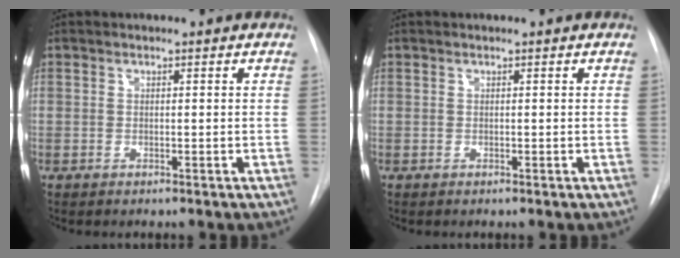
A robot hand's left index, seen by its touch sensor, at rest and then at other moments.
{"total": 0.0}